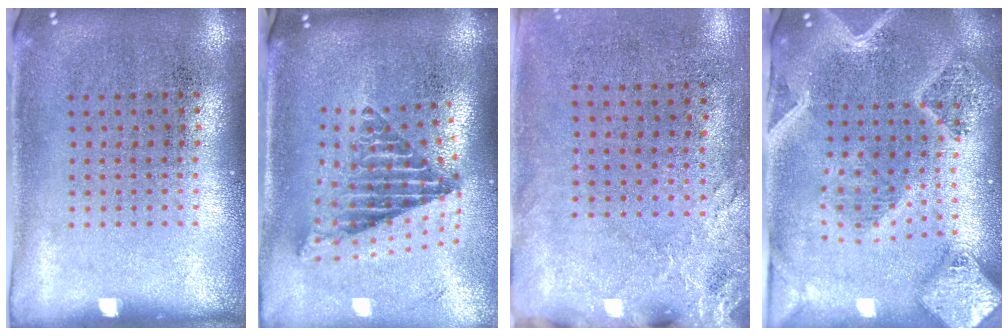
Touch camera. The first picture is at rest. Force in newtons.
{"total": 2.5, "press": 1.6, "slide": 1.9}
{"total": 2.6, "press": 2.1, "slide": 1.5}
{"total": 3.3, "press": 2.9, "slide": 1.7}